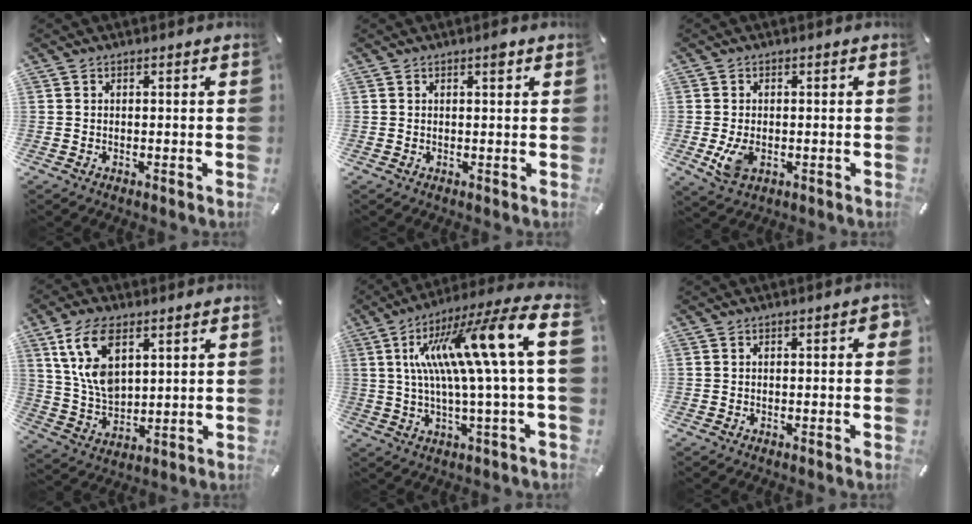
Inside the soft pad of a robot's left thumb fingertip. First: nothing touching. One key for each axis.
{"total": 1.8, "fx": 0.9, "fy": 0.5, "fz": 1.4, "tx": -0.021, "ty": 0.000, "tz": 0.012}
{"total": 4.8, "fx": -1.0, "fy": 3.2, "fz": 3.4, "tx": -0.076, "ty": -0.007, "tz": -0.021}
{"total": 11.6, "fx": 5.7, "fy": 6.7, "fz": 7.6, "tx": -0.189, "ty": -0.016, "tz": 0.101}
{"total": 21.3, "fx": 5.1, "fy": 2.6, "fz": 20.5, "tx": -0.361, "ty": -0.020, "tz": 0.067}
{"total": 1.4, "fx": 0.1, "fy": 0.5, "fz": 1.3, "tx": -0.024, "ty": 0.005, "tz": 0.001}